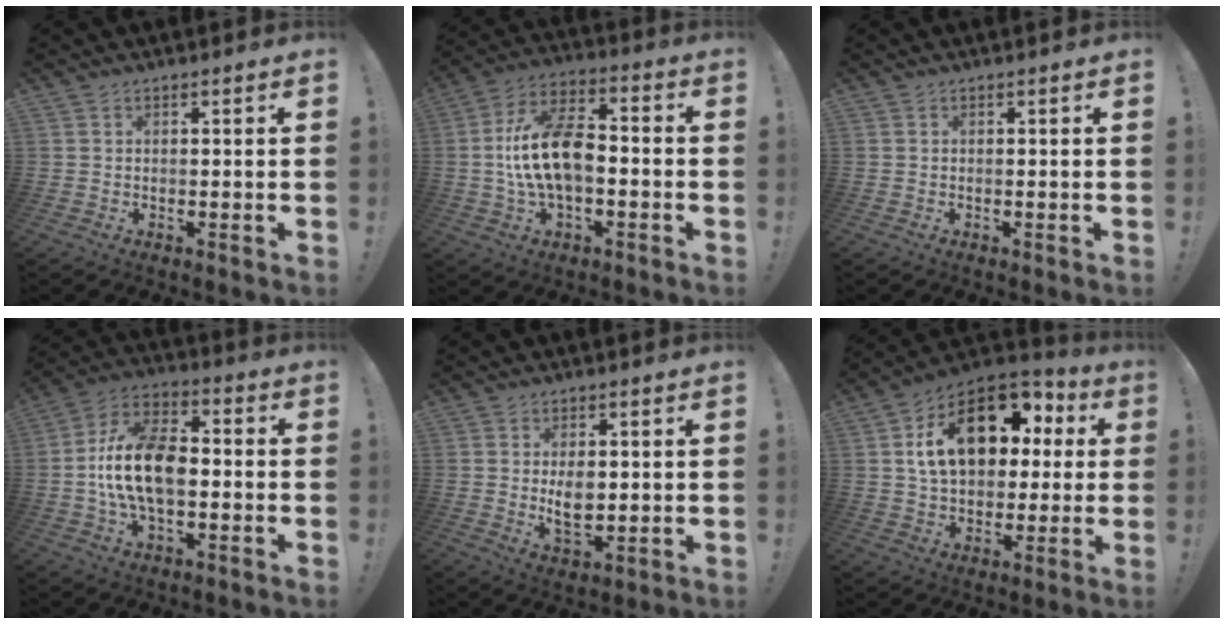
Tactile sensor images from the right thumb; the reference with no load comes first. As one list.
[{"total": 16.3, "force": [-1.4, 8.9, 13.6], "torque": [-0.252, 0.010, -0.022]}, {"total": 0.0}, {"total": 16.0, "force": [-1.9, 9.3, 12.9], "torque": [-0.245, 0.011, -0.032]}, {"total": 6.4, "force": [0.8, 4.0, 4.9], "torque": [-0.066, -0.009, 0.008]}, {"total": 20.1, "force": [5.9, 12.9, 14.1], "torque": [-0.215, -0.011, 0.109]}]